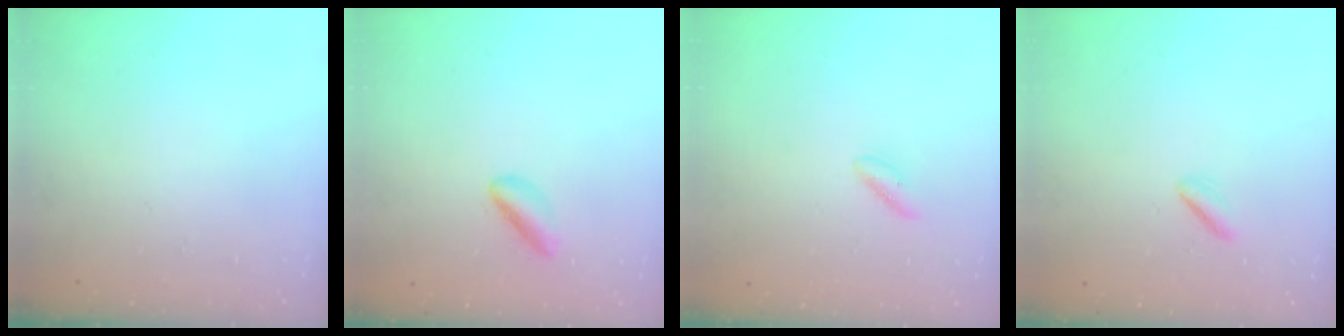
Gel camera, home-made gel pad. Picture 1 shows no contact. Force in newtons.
{"total": 2.9, "press": 2.9, "slide": 0.5}
{"total": 2.1, "press": 1.7, "slide": 1.3}
{"total": 0.8, "press": 0.4, "slide": 0.7}